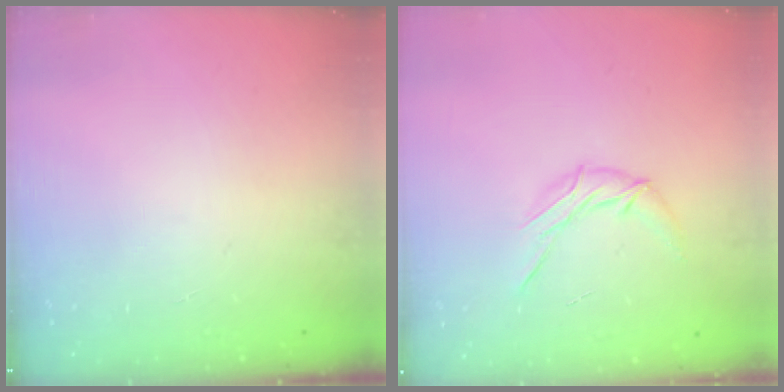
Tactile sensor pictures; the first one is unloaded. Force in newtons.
{"total": 7.3, "press": 7.3, "slide": 0.5}